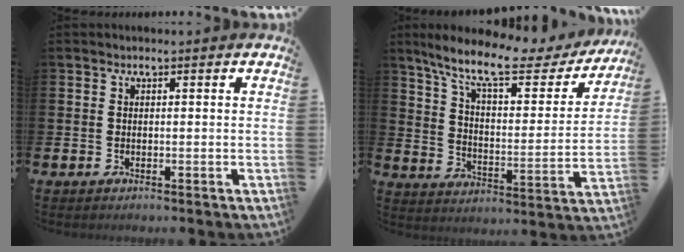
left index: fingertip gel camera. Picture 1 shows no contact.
{"total": 11.3, "force": [9.1, 3.0, 6.0], "torque": [-0.139, -0.053, 0.152]}